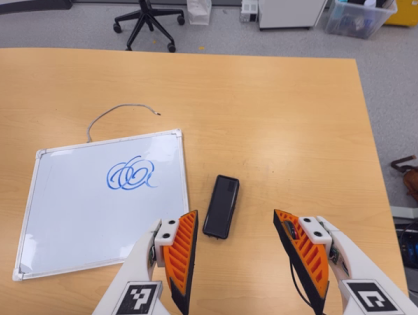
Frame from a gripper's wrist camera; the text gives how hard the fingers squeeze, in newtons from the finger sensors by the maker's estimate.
{"total": 0.0}